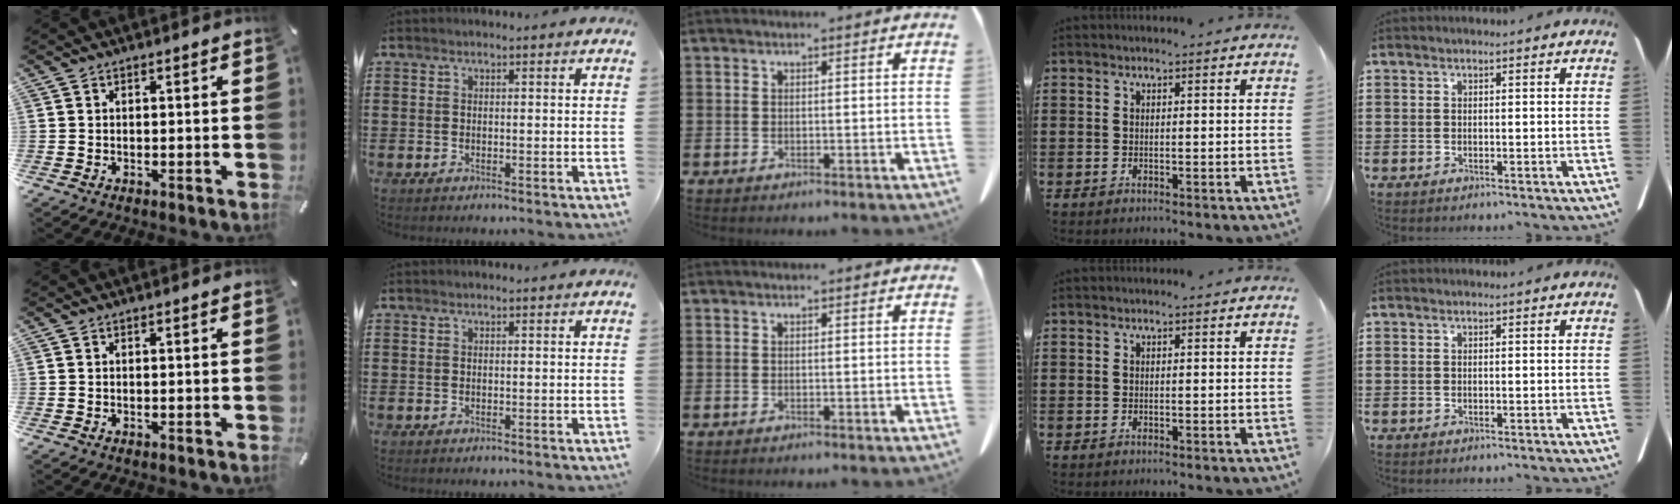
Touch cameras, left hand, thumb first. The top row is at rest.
{}